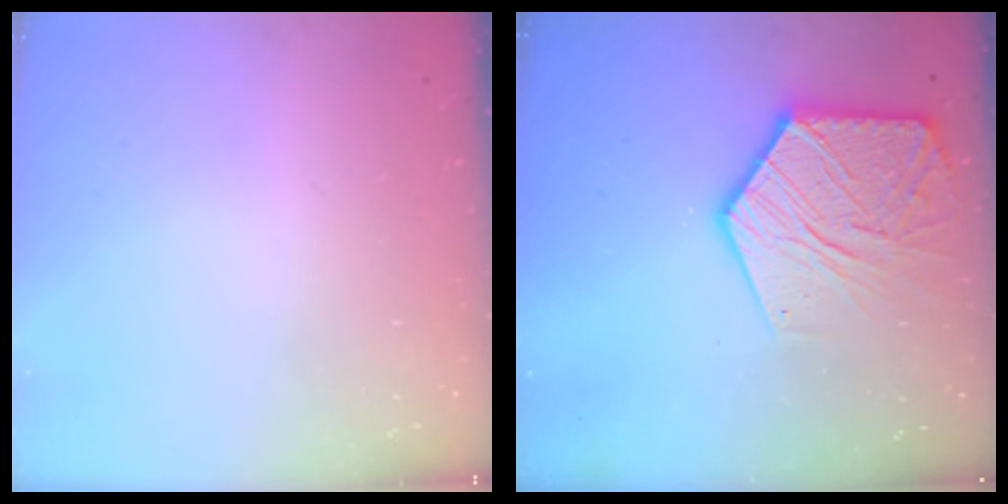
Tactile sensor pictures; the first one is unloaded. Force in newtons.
{"total": 17.4, "press": 17.3, "slide": 1.3}